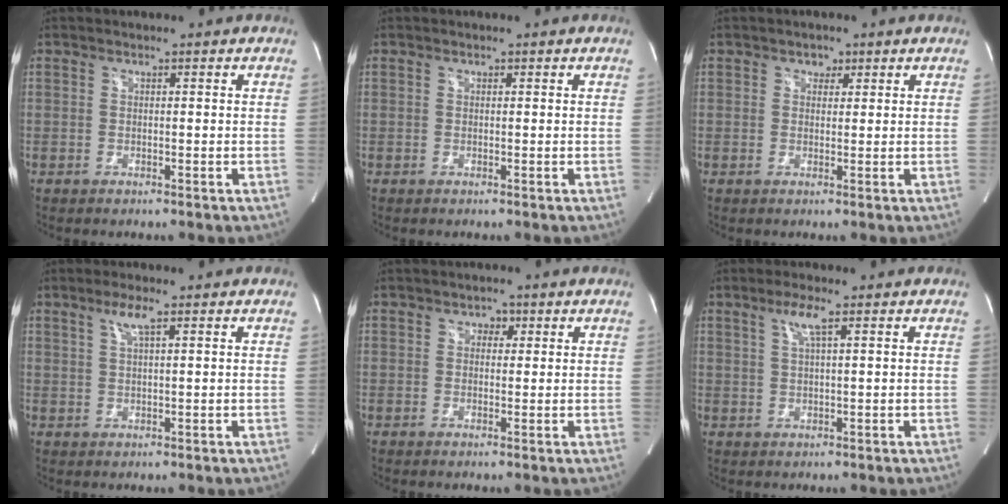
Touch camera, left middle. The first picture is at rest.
{"total": 0.0}
{"total": 1.1, "force": [0.7, 0.8, 0.2], "torque": [-0.001, 0.001, 0.009]}
{"total": 2.8, "force": [1.5, 0.1, 2.3], "torque": [-0.051, 0.002, 0.031]}
{"total": 1.6, "force": [0.6, 1.3, 0.7], "torque": [-0.006, 0.005, 0.006]}
{"total": 3.1, "force": [1.6, -0.1, 2.7], "torque": [-0.059, 0.002, 0.032]}